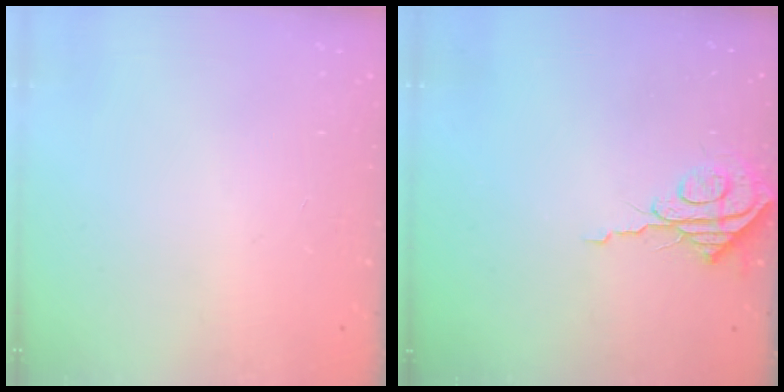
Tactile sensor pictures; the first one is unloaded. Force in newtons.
{"total": 8.3, "press": 8.3, "slide": 0.6}